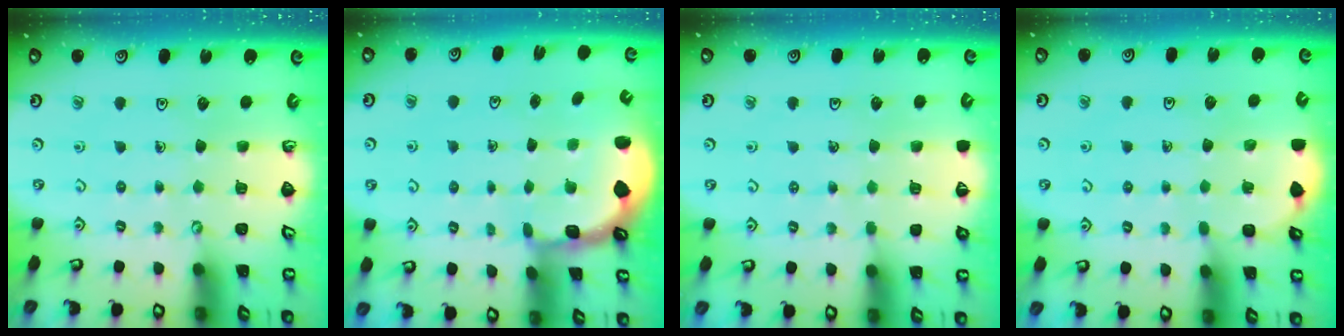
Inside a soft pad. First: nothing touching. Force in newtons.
{"total": 1.7, "press": 1.6, "slide": 0.5}
{"total": 2.5, "press": 2.5, "slide": 0.4}
{"total": 2.6, "press": 2.6, "slide": 0.3}